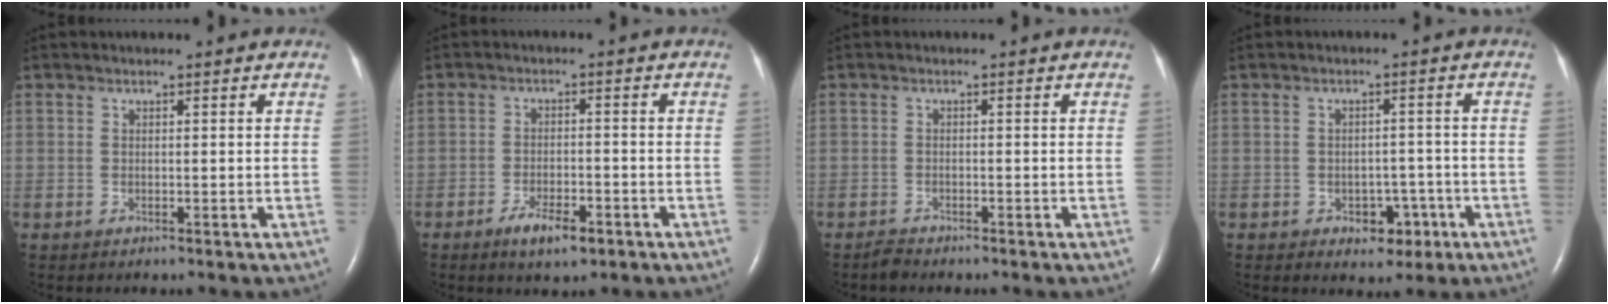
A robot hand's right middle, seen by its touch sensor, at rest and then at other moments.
{"total": 4.9, "force": [-3.0, 1.5, 3.5], "torque": [-0.066, -0.002, -0.048]}
{"total": 1.1, "force": [-1.1, 0.2, 0.2], "torque": [-0.013, -0.004, -0.020]}
{"total": 4.3, "force": [-2.1, 2.9, 2.4], "torque": [-0.026, 0.010, -0.020]}